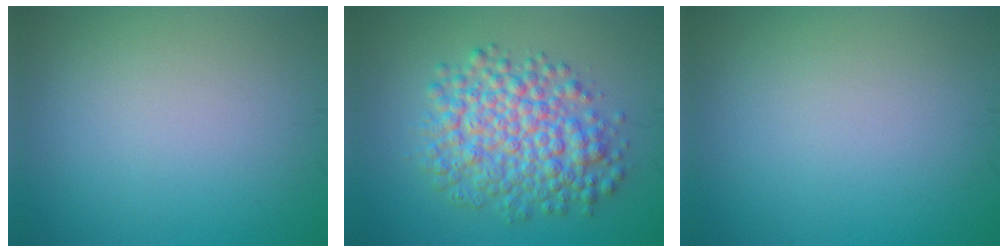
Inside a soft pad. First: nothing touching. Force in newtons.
{"total": 6.8, "press": 6.8, "slide": 0.0}
{"total": 0.0}